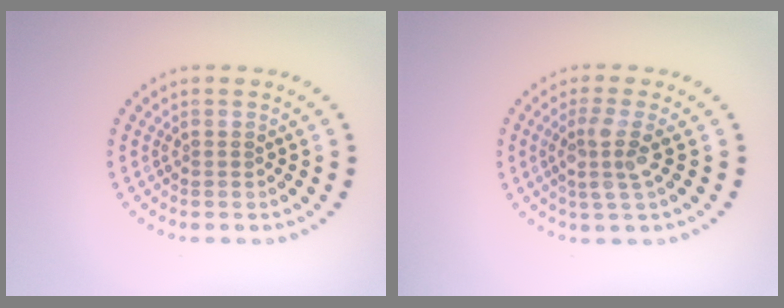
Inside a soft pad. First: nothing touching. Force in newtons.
{"total": 3.0, "press": 2.3, "slide": 1.8}